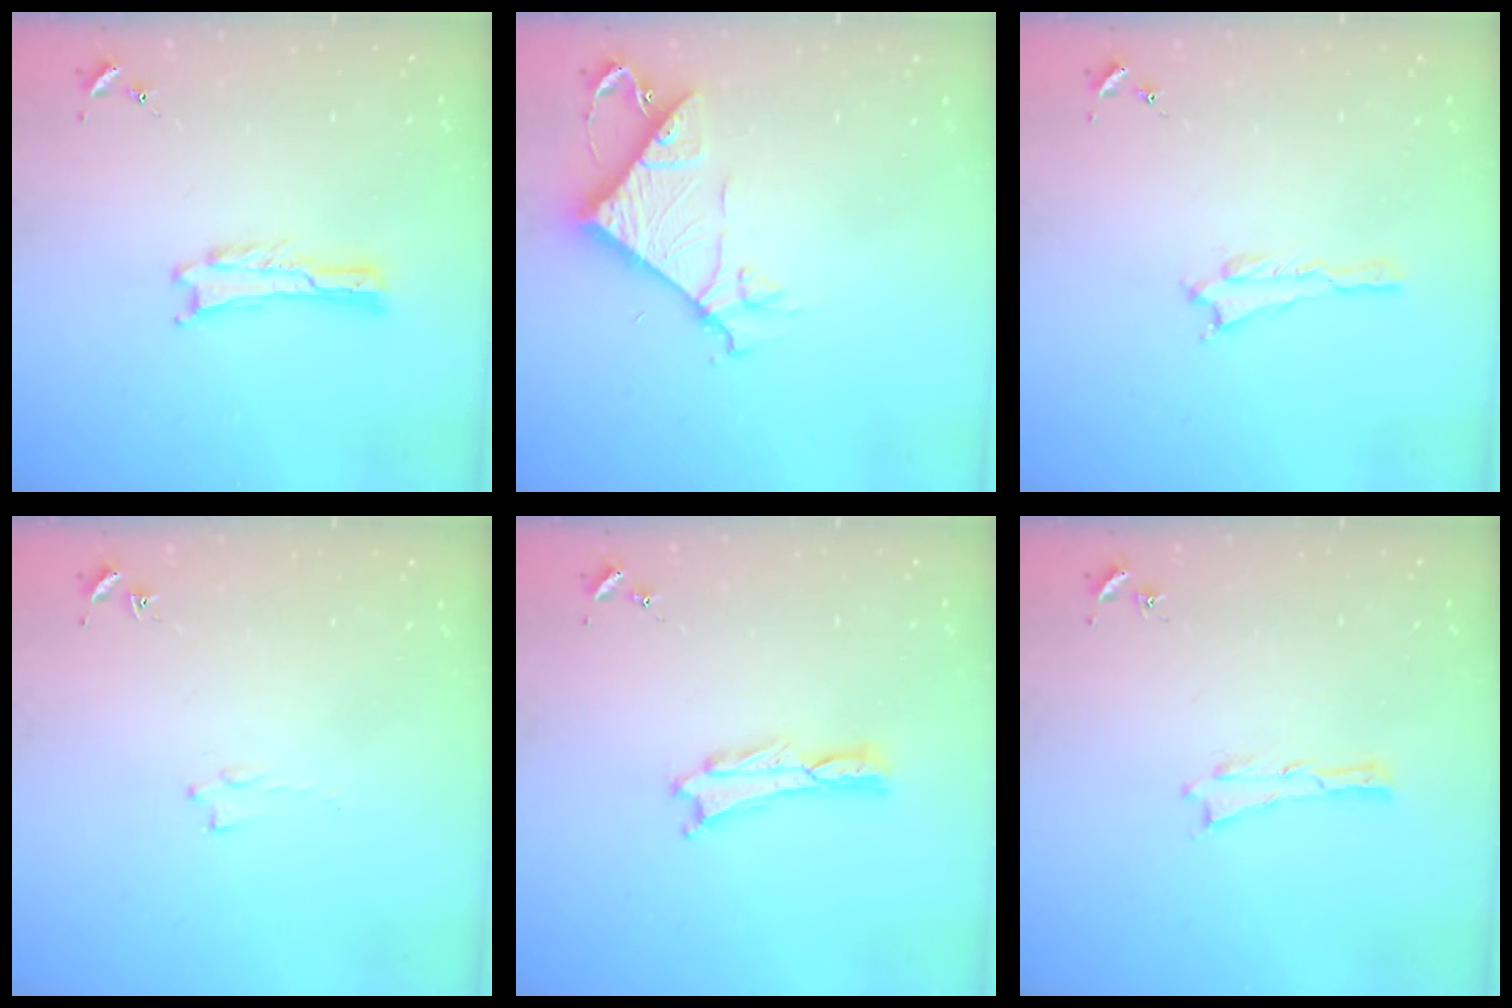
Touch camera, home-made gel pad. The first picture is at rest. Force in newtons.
{"total": 7.6, "press": 7.6, "slide": 0.6}
{"total": 0.6, "press": 0.6, "slide": 0.2}
{"total": 0.8, "press": 0.7, "slide": 0.2}
{"total": 0.0}
{"total": 0.0}